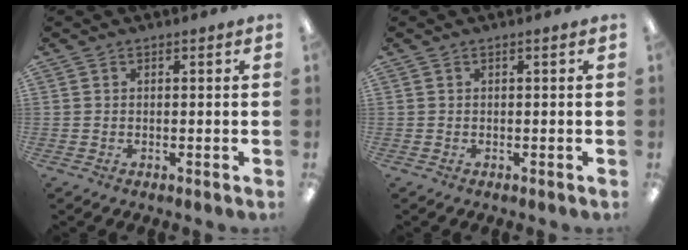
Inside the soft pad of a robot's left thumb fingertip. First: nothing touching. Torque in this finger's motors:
{"motor_torque": [0.01, -0.01, 0.01, 0.00, 0.00]}